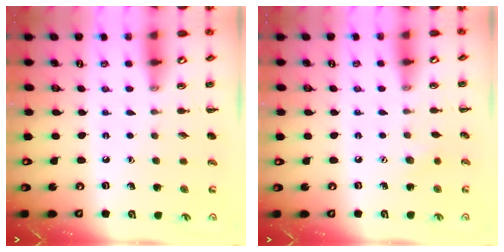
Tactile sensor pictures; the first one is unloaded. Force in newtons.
{"total": 4.5, "press": 4.3, "slide": 1.1}